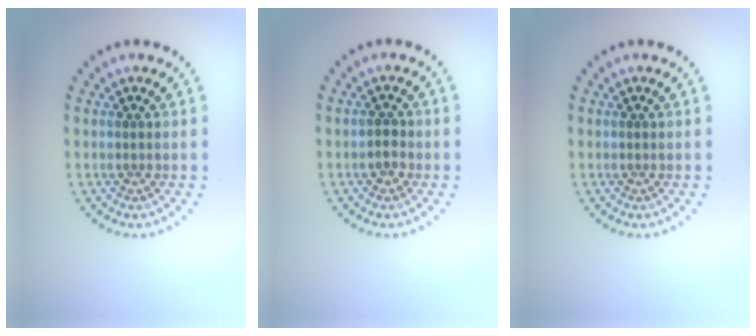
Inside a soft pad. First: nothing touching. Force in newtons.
{"total": 1.1, "press": 1.1, "slide": 0.3}
{"total": 0.0}